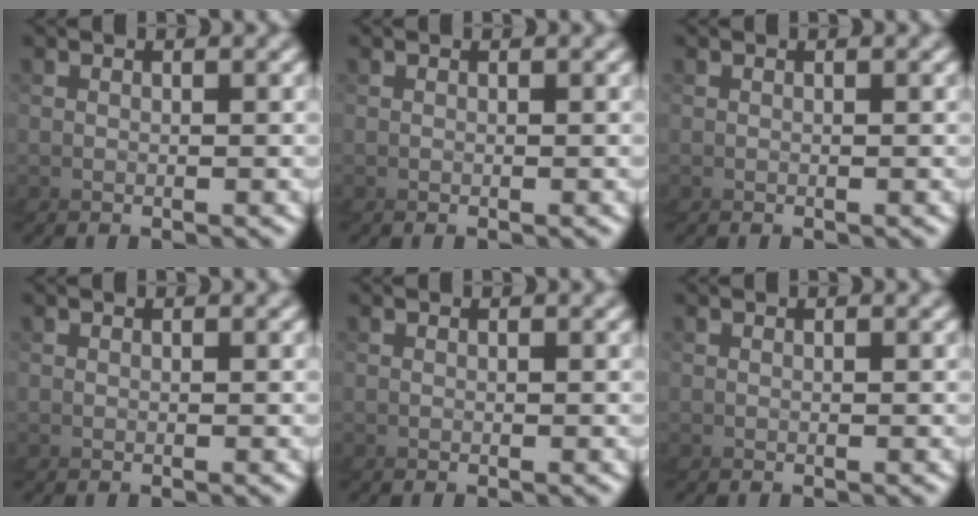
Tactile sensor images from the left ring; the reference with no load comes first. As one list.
[{"total": 0.0}, {"total": 0.0}, {"total": 0.0}, {"total": 0.0}, {"total": 0.0}]